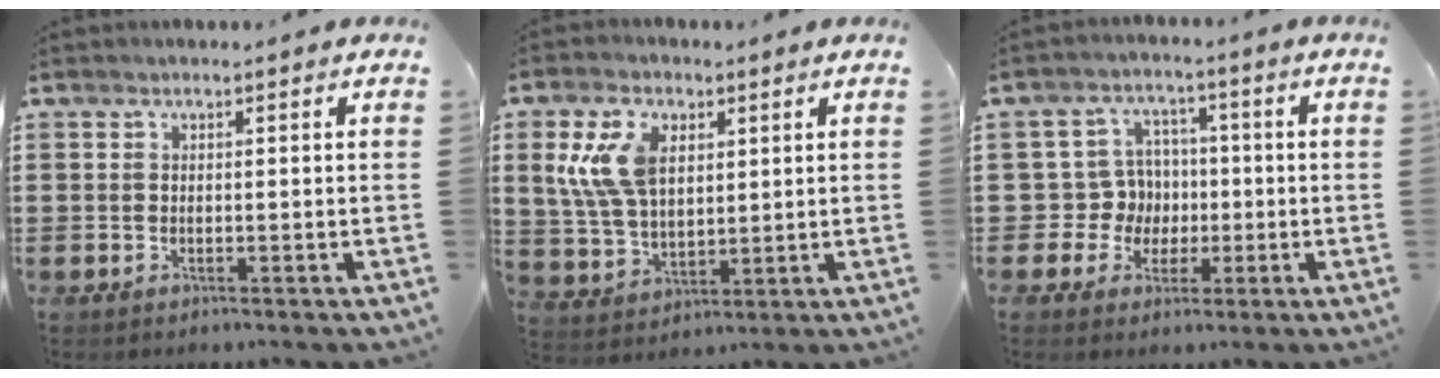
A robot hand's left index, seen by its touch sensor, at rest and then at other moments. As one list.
[{"total": 9.3, "force": [3.5, 5.6, 6.6], "torque": [-0.166, 0.007, 0.061]}, {"total": 6.7, "force": [0.2, 6.5, 1.6], "torque": [-0.061, 0.015, 0.009]}]